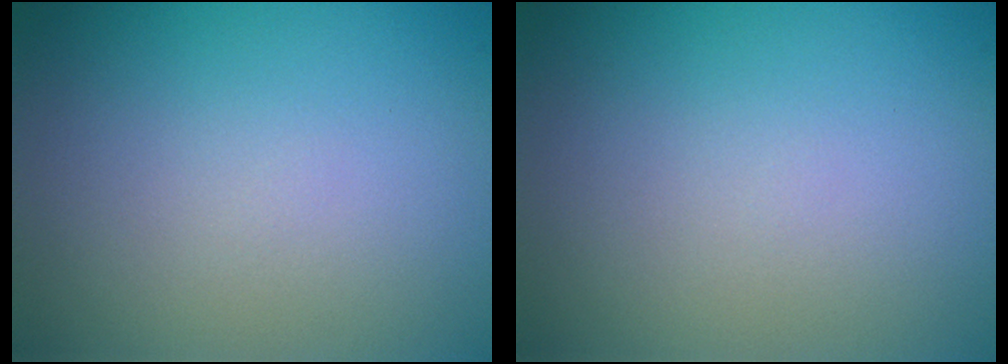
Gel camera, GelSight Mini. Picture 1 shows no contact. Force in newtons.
{"total": 0.0}